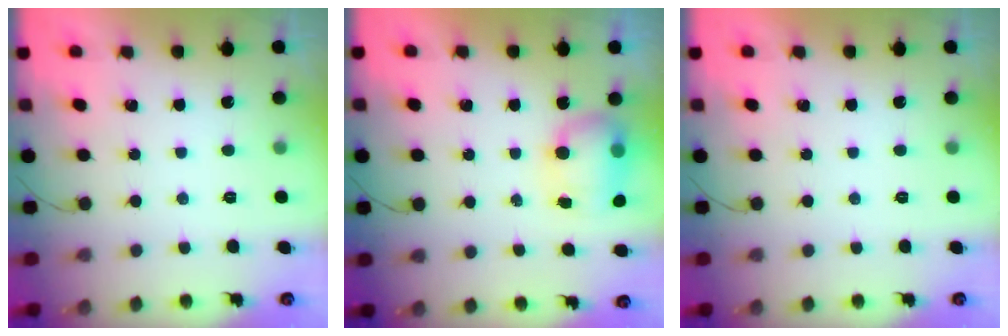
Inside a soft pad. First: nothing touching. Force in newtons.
{"total": 7.9, "press": 7.9, "slide": 1.1}
{"total": 0.0}